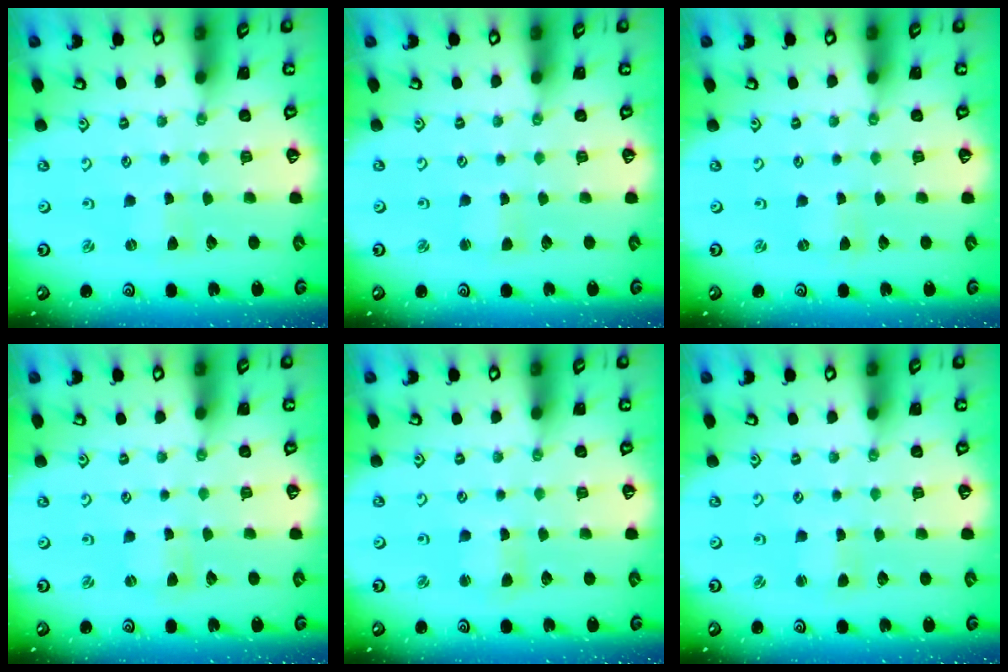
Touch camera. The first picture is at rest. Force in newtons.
{"total": 1.7, "press": 1.7, "slide": 0.1}
{"total": 0.0}
{"total": 0.0}
{"total": 2.2, "press": 2.2, "slide": 0.3}
{"total": 0.7, "press": 0.7, "slide": 0.2}